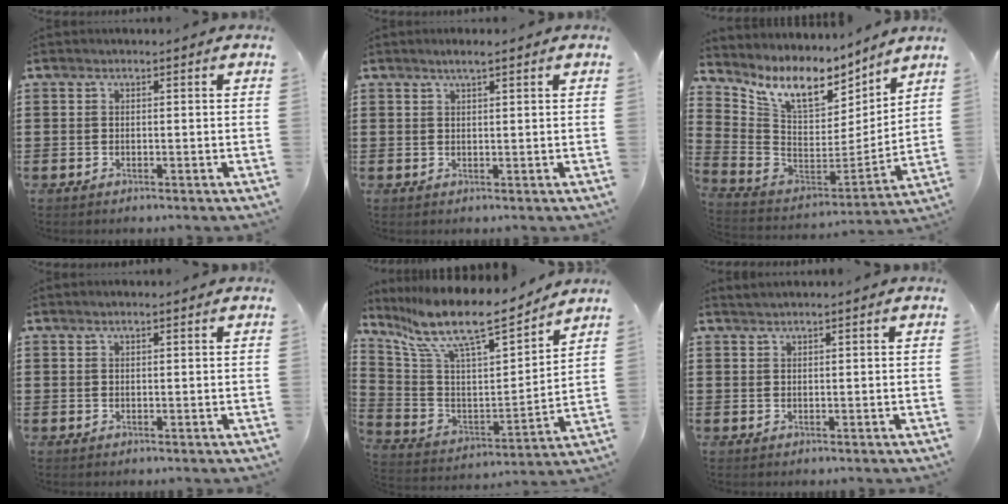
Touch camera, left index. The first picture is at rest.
{"total": 1.7, "force": [1.2, 0.1, 1.2], "torque": [-0.024, 0.002, 0.022]}
{"total": 9.5, "force": [7.0, 3.8, 5.2], "torque": [-0.131, -0.046, 0.123]}
{"total": 0.8, "force": [0.6, 0.1, 0.5], "torque": [-0.011, 0.001, 0.011]}
{"total": 11.5, "force": [9.5, 1.9, 6.2], "torque": [-0.161, -0.062, 0.160]}
{"total": 0.9, "force": [0.8, -0.1, 0.3], "torque": [-0.006, -0.001, 0.017]}